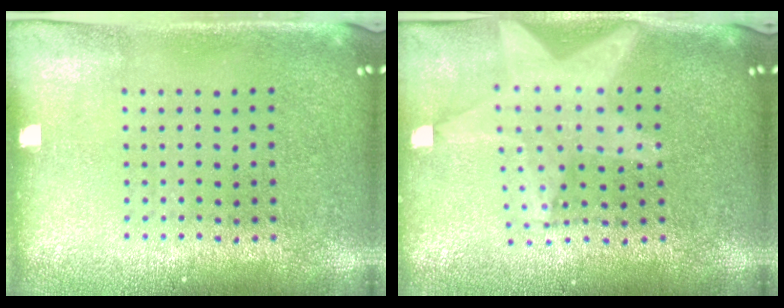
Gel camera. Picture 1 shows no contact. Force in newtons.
{"total": 2.3, "press": 1.9, "slide": 1.3}